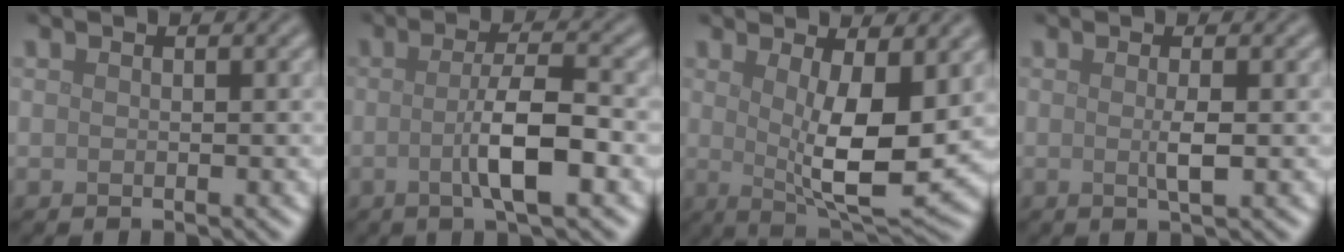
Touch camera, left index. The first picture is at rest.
{"total": 5.1, "force": [-0.9, 1.0, 4.9], "torque": [-0.084, 0.002, -0.020]}
{"total": 8.1, "force": [0.8, 2.5, 7.7], "torque": [-0.127, -0.016, 0.021]}
{"total": 1.7, "force": [0.0, 0.2, 1.7], "torque": [-0.033, 0.000, -0.002]}